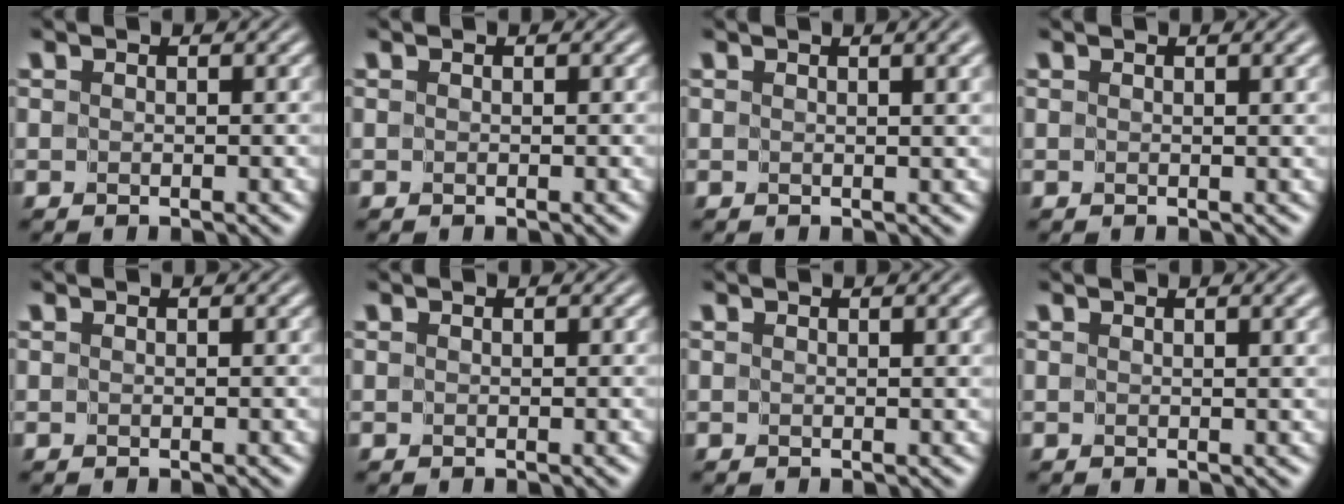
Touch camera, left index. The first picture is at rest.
{"total": 0.0}
{"total": 2.8, "force": [1.1, 0.8, 2.4], "torque": [-0.022, 0.002, 0.013]}
{"total": 1.0, "force": [0.5, 0.0, 0.8], "torque": [-0.009, 0.001, 0.007]}
{"total": 0.0}
{"total": 0.0}
{"total": 0.6, "force": [0.4, -0.1, 0.4], "torque": [-0.004, 0.000, 0.006]}
{"total": 1.5, "force": [0.8, 0.2, 1.3], "torque": [-0.013, 0.001, 0.012]}